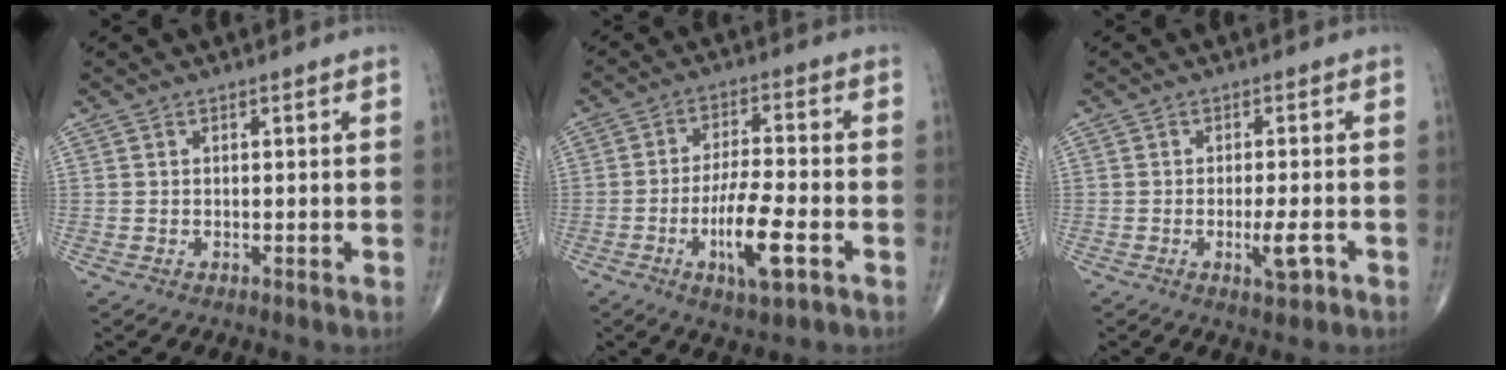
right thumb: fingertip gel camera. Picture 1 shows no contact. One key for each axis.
{"total": 10.7, "fx": -4.1, "fy": 2.7, "fz": 9.5, "tx": -0.177, "ty": 0.013, "tz": -0.071}
{"total": 3.9, "fx": -1.6, "fy": 1.0, "fz": 3.4, "tx": -0.052, "ty": 0.000, "tz": -0.023}